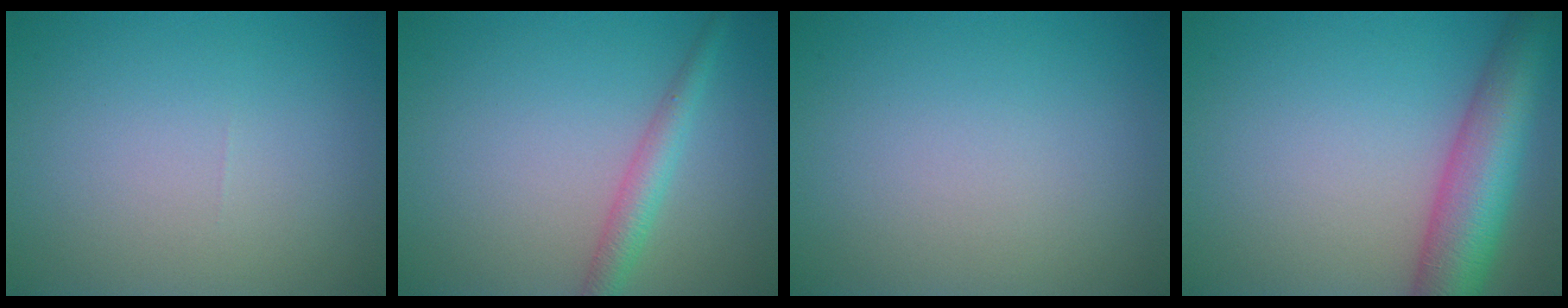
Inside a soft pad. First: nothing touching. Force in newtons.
{"total": 2.6, "press": 2.6, "slide": 0.1}
{"total": 0.0}
{"total": 8.7, "press": 8.7, "slide": 0.3}